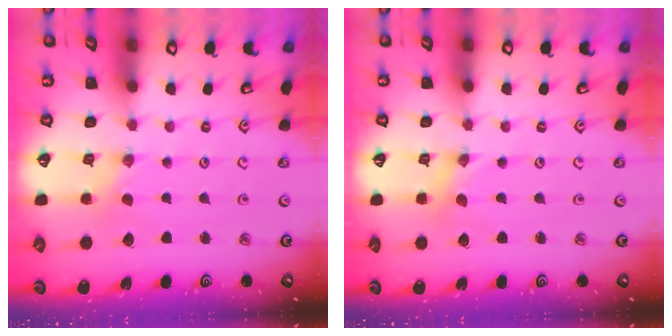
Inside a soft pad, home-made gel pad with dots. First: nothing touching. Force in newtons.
{"total": 0.0}